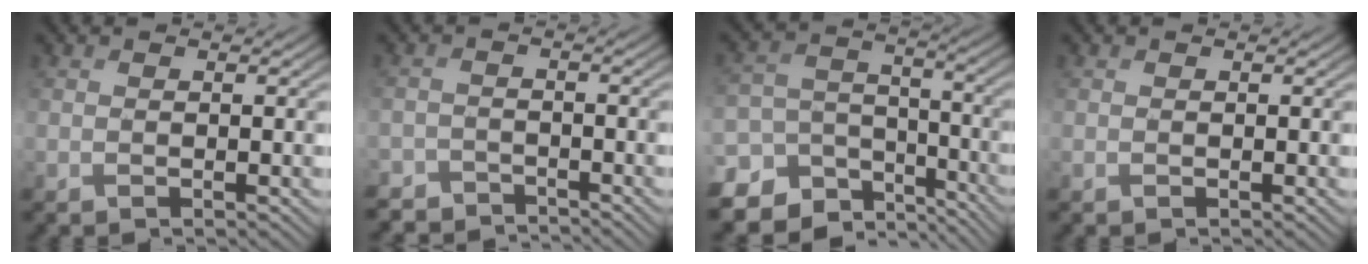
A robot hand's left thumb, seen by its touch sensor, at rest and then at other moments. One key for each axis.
{"total": 3.8, "fx": -3.6, "fy": 1.0, "fz": 0.1, "tx": -0.001, "ty": -0.003, "tz": -0.070}
{"total": 12.8, "fx": -8.3, "fy": 8.9, "fz": 3.9, "tx": -0.131, "ty": -0.033, "tz": -0.113}
{"total": 0.0}